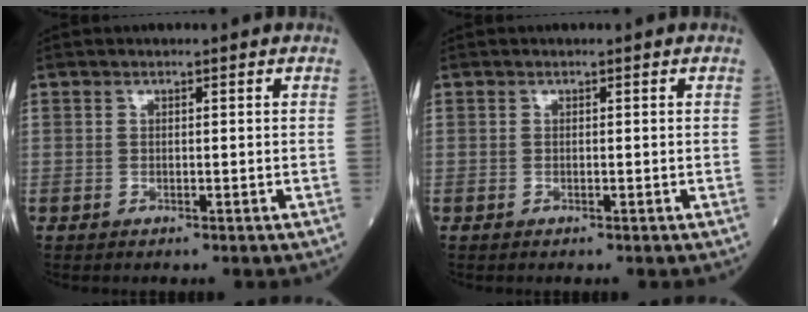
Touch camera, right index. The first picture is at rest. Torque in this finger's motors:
{"motor_torque": [0.01, 0.01, 0.00, -0.01]}